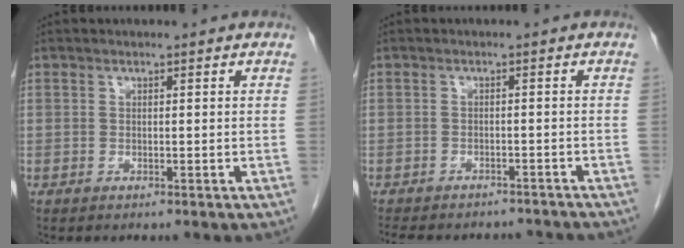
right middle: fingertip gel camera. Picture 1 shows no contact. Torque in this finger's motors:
{"motor_torque": [1.09, -1.05, 0.08, 0.07]}